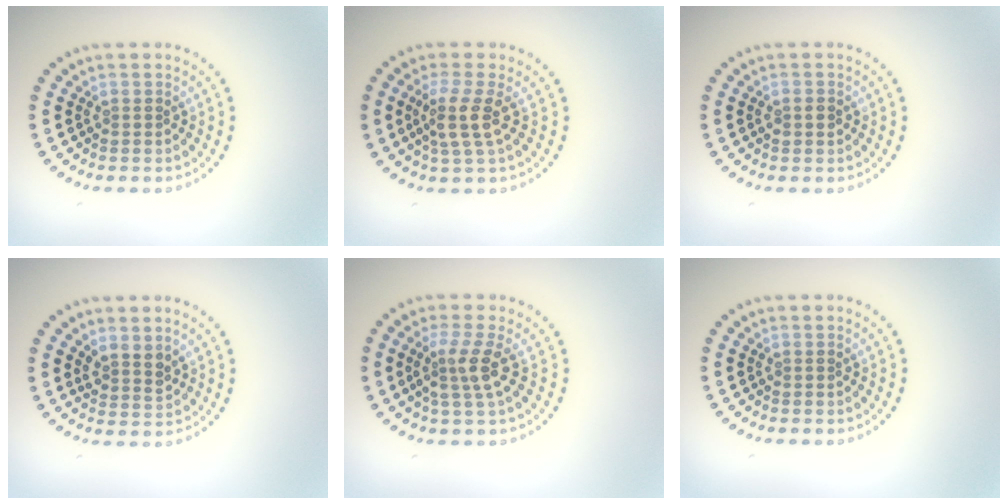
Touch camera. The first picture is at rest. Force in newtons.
{"total": 2.9, "press": 2.4, "slide": 1.7}
{"total": 1.5, "press": 1.5, "slide": 0.2}
{"total": 2.0, "press": 1.6, "slide": 1.1}
{"total": 3.0, "press": 2.3, "slide": 1.9}
{"total": 0.0}